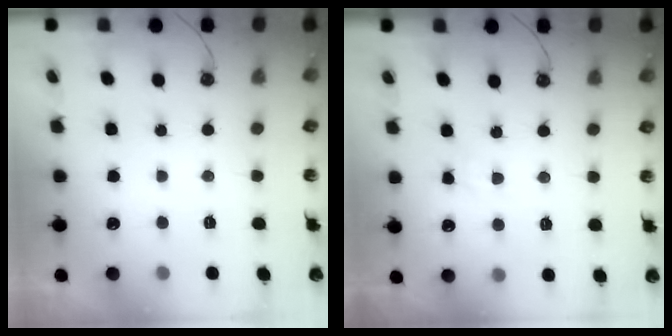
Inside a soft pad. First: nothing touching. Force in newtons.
{"total": 5.0, "press": 4.9, "slide": 0.7}